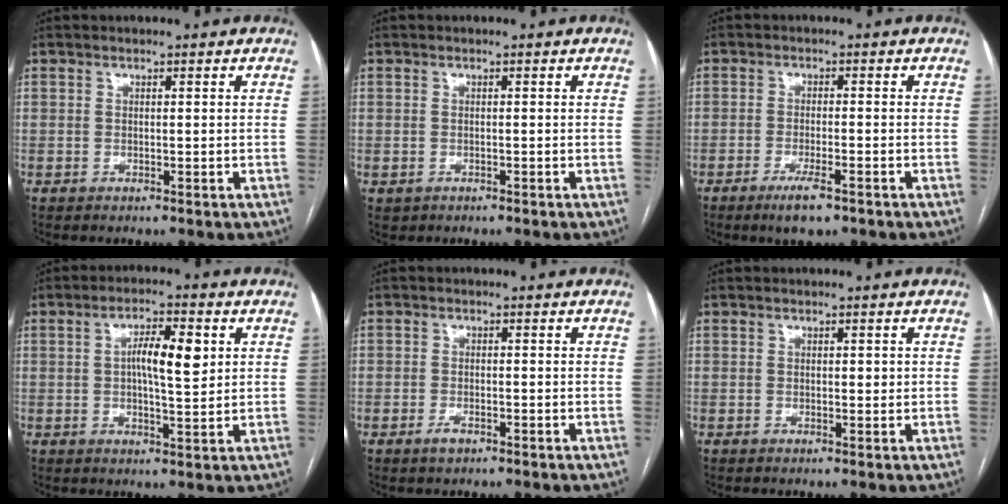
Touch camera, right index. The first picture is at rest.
{"total": 0.8, "force": [-0.4, 0.7, 0.1], "torque": [-0.008, 0.003, 0.000]}
{"total": 4.8, "force": [-3.1, 0.8, 3.6], "torque": [-0.071, -0.008, -0.049]}
{"total": 7.0, "force": [1.4, 1.7, 6.6], "torque": [-0.116, 0.011, 0.024]}
{"total": 1.9, "force": [-1.2, 1.0, 1.0], "torque": [-0.017, 0.002, -0.017]}
{"total": 0.9, "force": [0.1, 0.5, 0.8], "torque": [-0.009, 0.001, 0.002]}